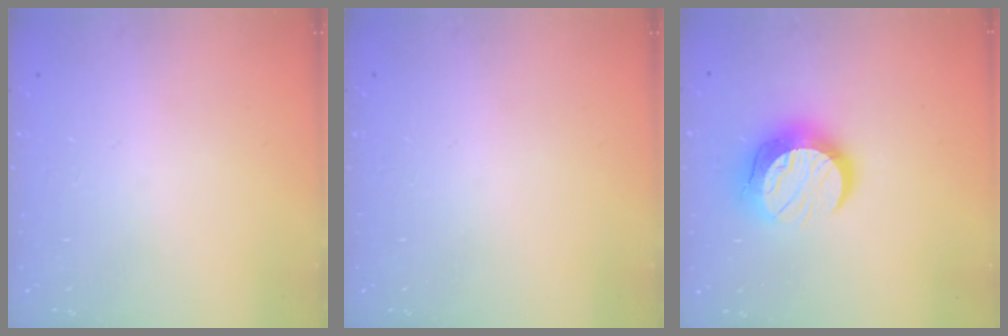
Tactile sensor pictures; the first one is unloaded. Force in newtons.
{"total": 0.0}
{"total": 14.3, "press": 14.3, "slide": 1.0}